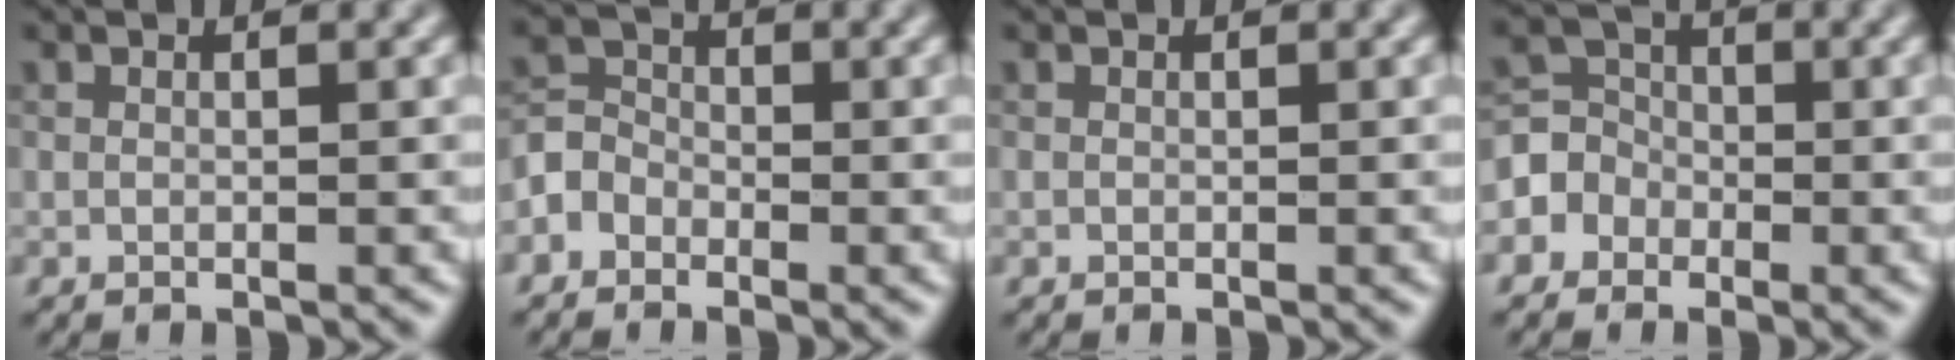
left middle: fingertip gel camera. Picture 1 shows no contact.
{"total": 2.3, "force": [-1.9, 1.2, 0.0], "torque": [-0.002, 0.009, -0.034]}
{"total": 0.0}
{"total": 3.6, "force": [-2.3, 2.8, -0.3], "torque": [0.028, 0.012, -0.039]}